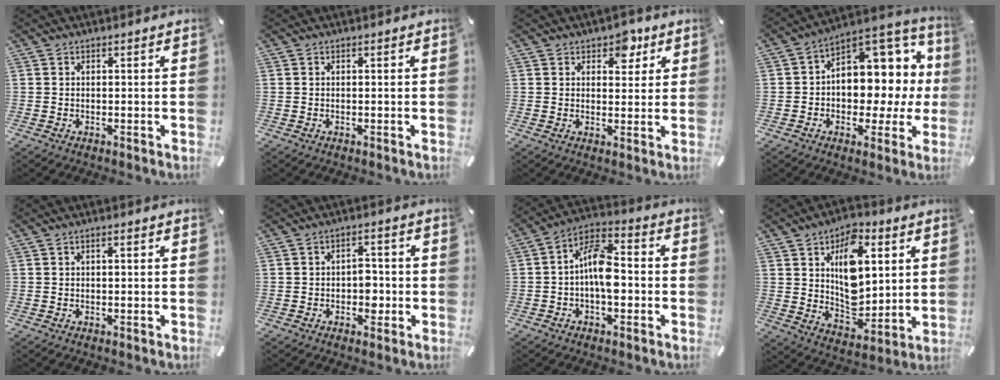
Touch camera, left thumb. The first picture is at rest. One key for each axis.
{"total": 0.0}
{"total": 5.5, "fx": 3.1, "fy": 3.6, "fz": 2.7, "tx": -0.014, "ty": -0.009, "tz": 0.048}
{"total": 10.4, "fx": 2.2, "fy": 8.4, "fz": 5.6, "tx": -0.054, "ty": -0.044, "tz": 0.044}
{"total": 1.3, "fx": -0.1, "fy": 0.3, "fz": 1.2, "tx": -0.020, "ty": 0.001, "tz": -0.002}
{"total": 4.9, "fx": -1.0, "fy": 3.5, "fz": 3.3, "tx": -0.043, "ty": 0.003, "tz": -0.021}
{"total": 10.9, "fx": -2.1, "fy": 5.9, "fz": 8.9, "tx": -0.156, "ty": 0.016, "tz": -0.033}
{"total": 14.7, "fx": 4.7, "fy": 10.4, "fz": 9.3, "tx": -0.128, "ty": -0.023, "tz": 0.085}